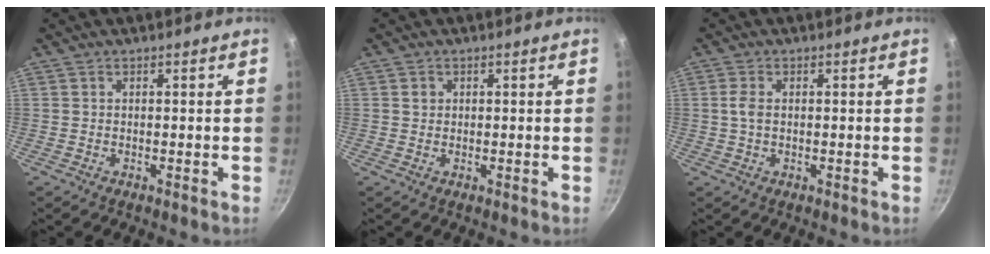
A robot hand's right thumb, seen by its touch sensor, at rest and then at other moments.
{"total": 1.4, "force": [0.4, 1.2, 0.4], "torque": [-0.003, 0.002, 0.006]}
{"total": 2.5, "force": [0.3, 1.4, 2.1], "torque": [-0.046, 0.003, 0.003]}